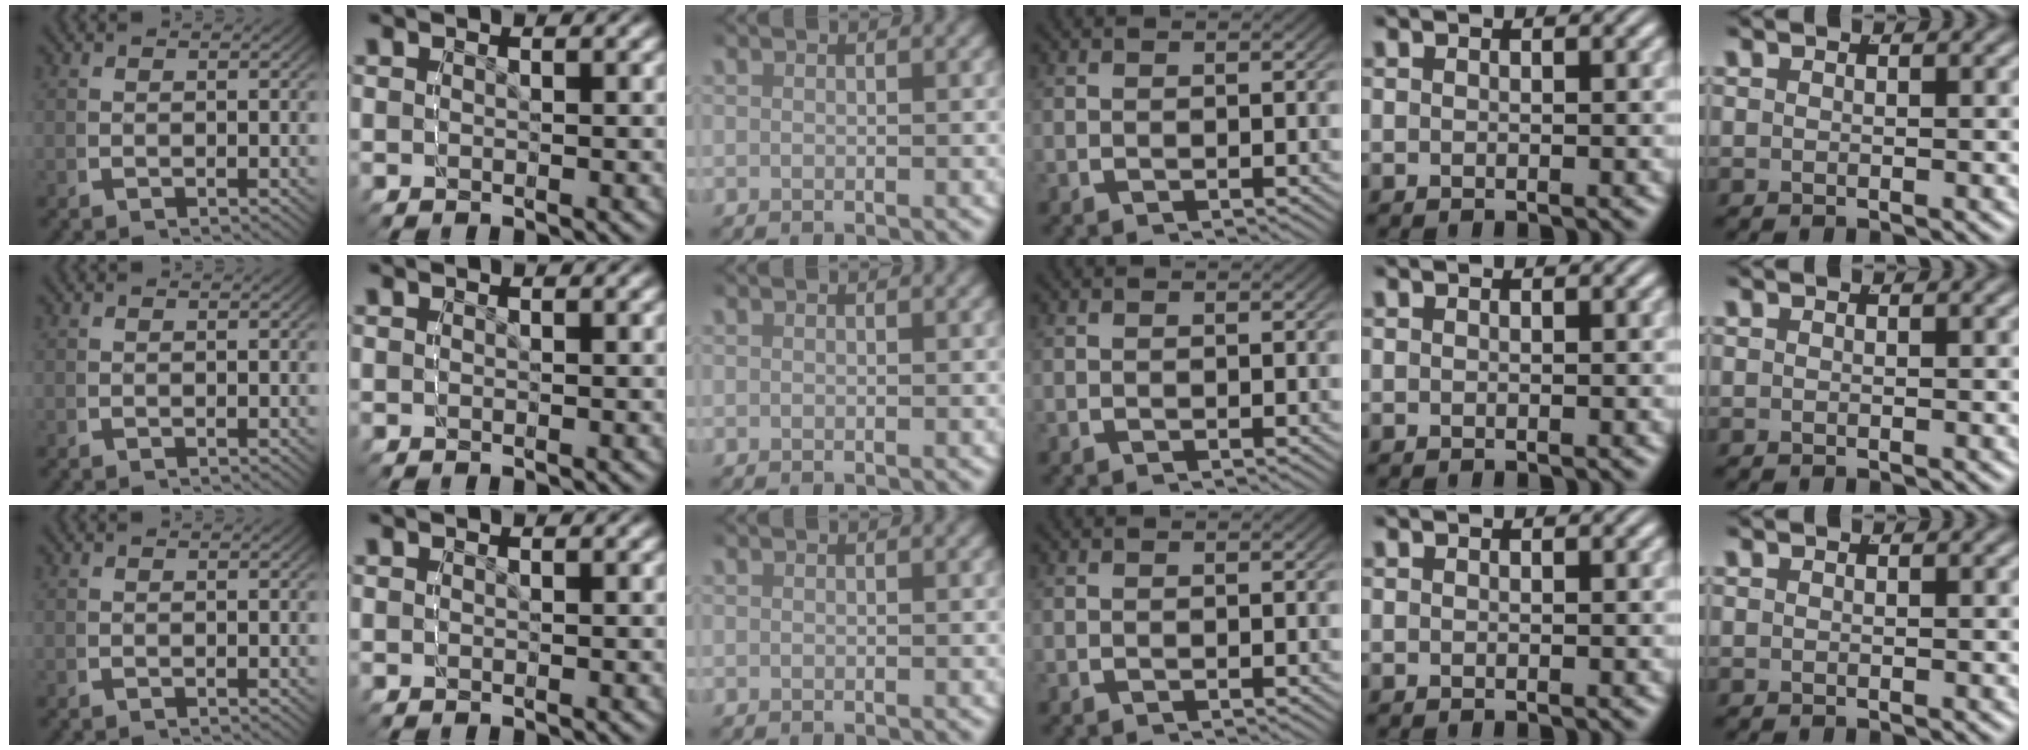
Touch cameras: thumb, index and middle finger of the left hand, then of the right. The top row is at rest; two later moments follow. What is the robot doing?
{"motion": "grasp_and_lifting", "object": "bottle"}